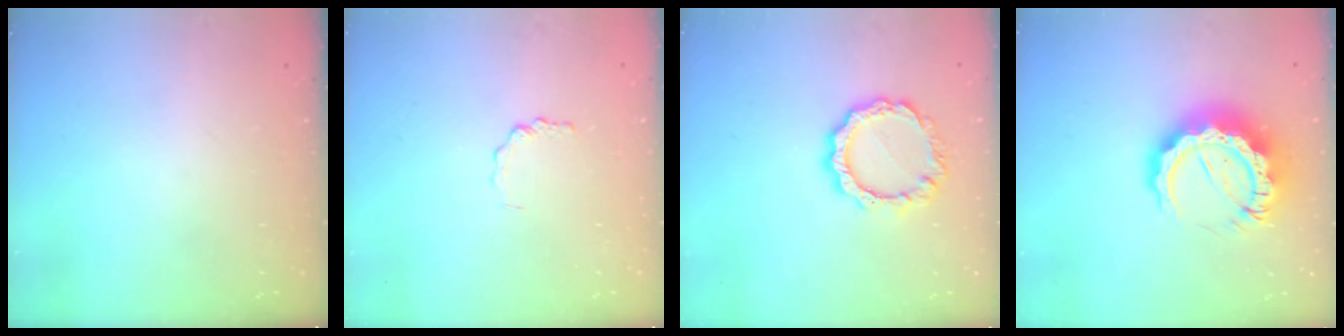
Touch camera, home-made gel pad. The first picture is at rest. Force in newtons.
{"total": 1.4, "press": 1.4, "slide": 0.2}
{"total": 10.0, "press": 9.9, "slide": 0.8}
{"total": 14.6, "press": 14.4, "slide": 1.8}